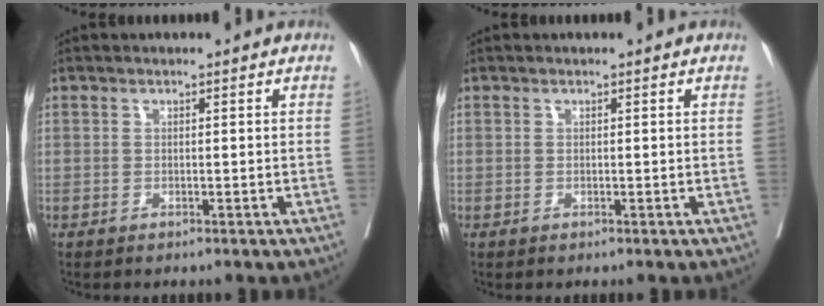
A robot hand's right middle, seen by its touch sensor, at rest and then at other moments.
{"total": 0.0}